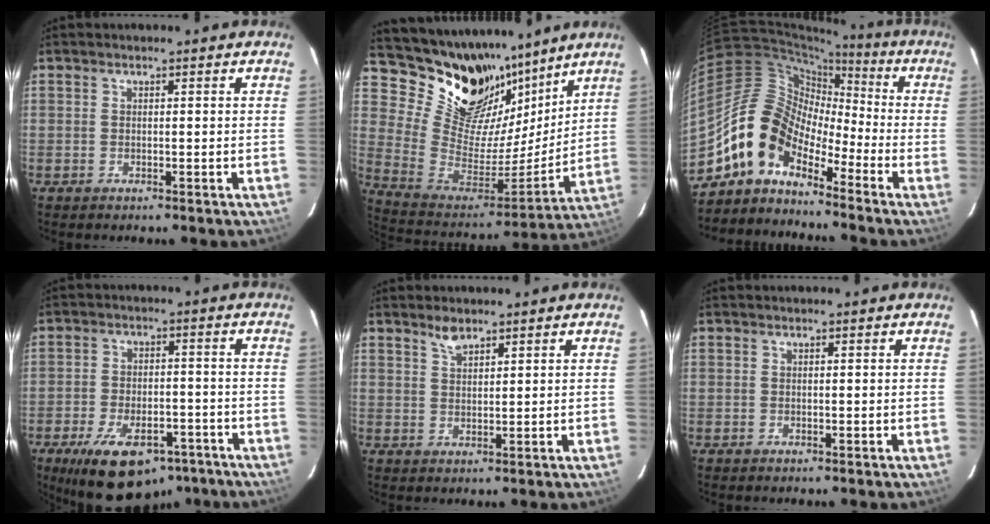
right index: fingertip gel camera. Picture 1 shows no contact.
{"total": 21.5, "force": [16.5, 11.1, 8.0], "torque": [-0.182, -0.029, 0.303]}
{"total": 10.7, "force": [-7.5, 6.0, 4.7], "torque": [-0.080, 0.034, -0.161]}
{"total": 17.3, "force": [-11.2, 8.6, 10.0], "torque": [-0.195, -0.009, -0.162]}
{"total": 2.8, "force": [2.3, 1.0, 1.2], "torque": [-0.022, 0.001, 0.044]}
{"total": 0.0}